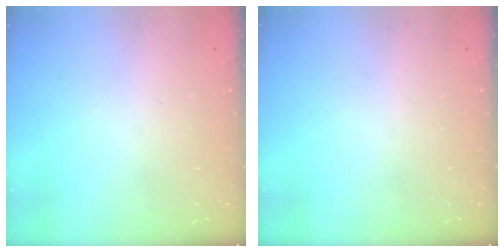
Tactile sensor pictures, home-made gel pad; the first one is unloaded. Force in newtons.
{"total": 0.0}